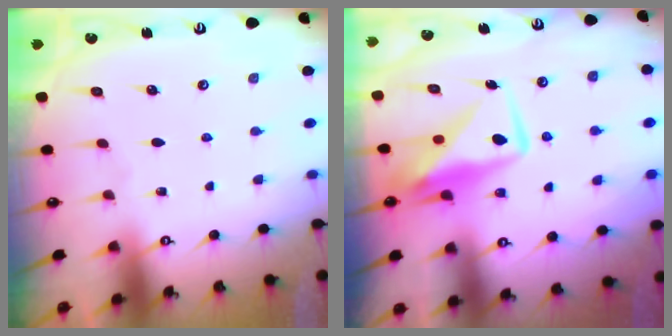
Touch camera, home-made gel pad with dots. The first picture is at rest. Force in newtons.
{"total": 10.4, "press": 10.4, "slide": 0.8}